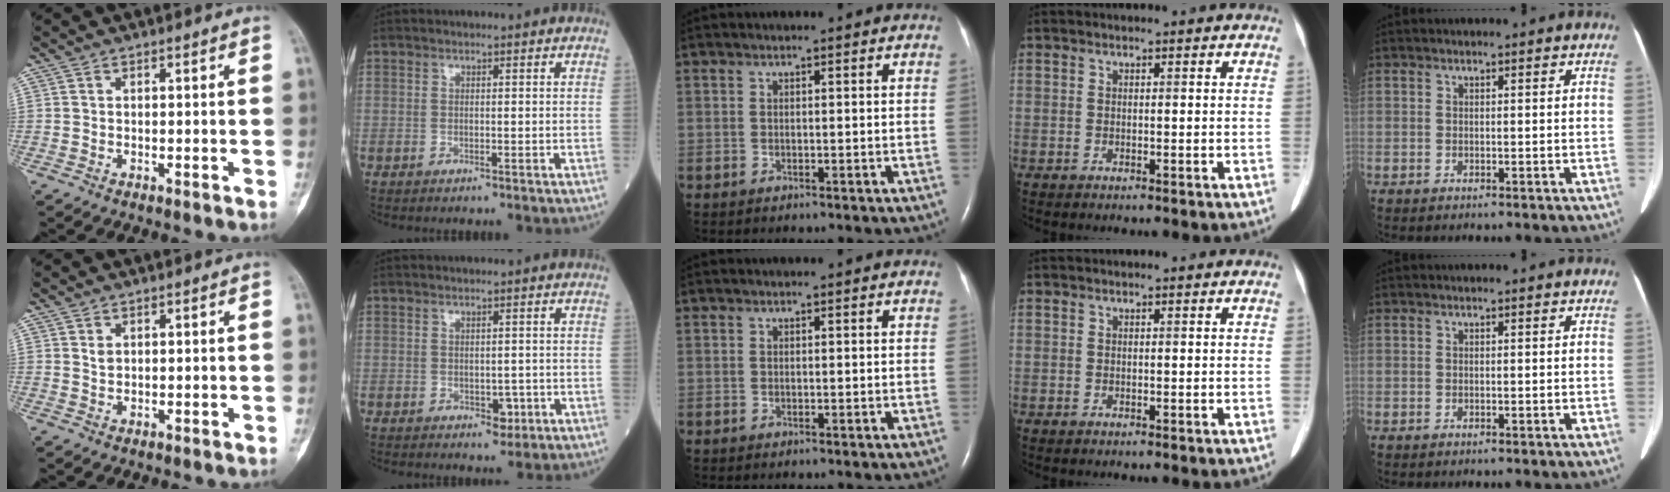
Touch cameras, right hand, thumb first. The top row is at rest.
{"thumb": {"total": 1.2, "force": [0.5, 0.9, 0.7], "torque": [-0.006, -0.003, 0.011]}, "index": {"total": 2.1, "force": [-0.6, 1.3, 1.5], "torque": [-0.015, 0.001, -0.004]}}